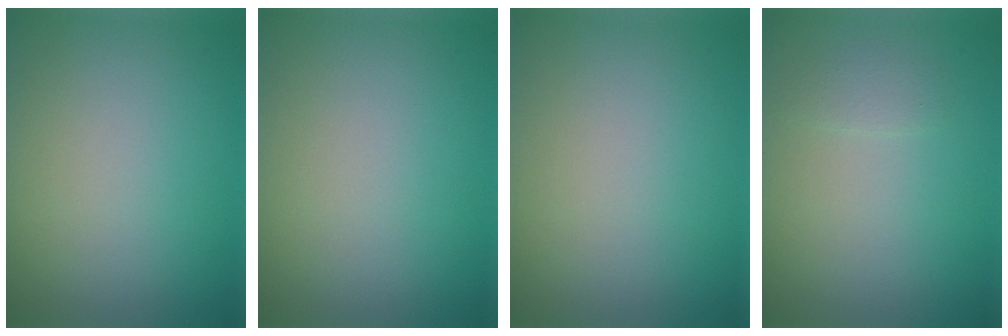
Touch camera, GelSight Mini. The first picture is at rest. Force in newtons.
{"total": 0.0}
{"total": 0.0}
{"total": 0.9, "press": 0.9, "slide": 0.0}